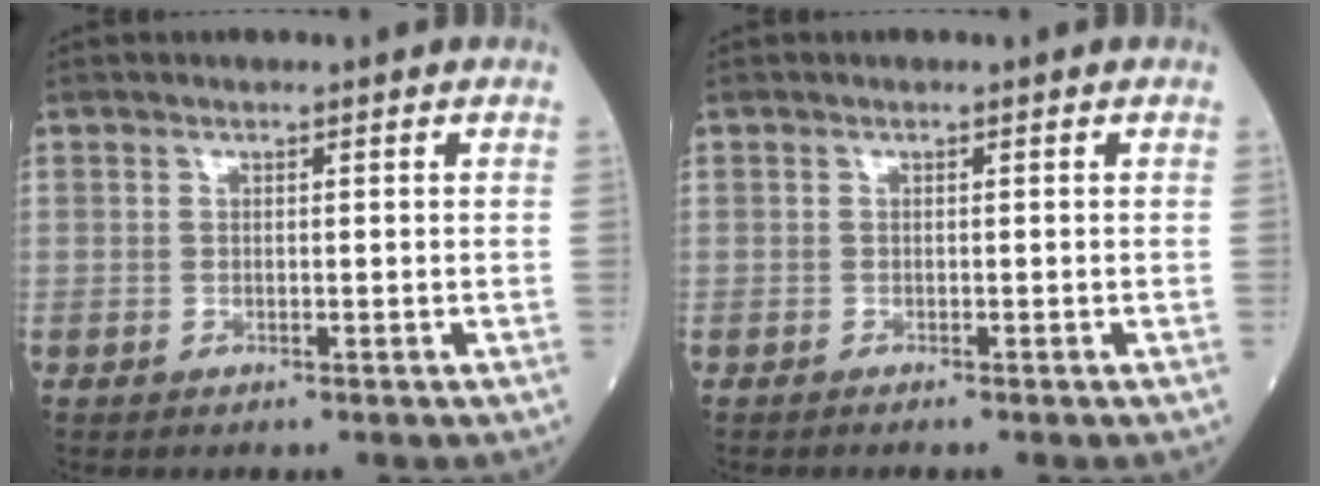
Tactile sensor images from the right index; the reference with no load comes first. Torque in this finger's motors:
{"motor_torque": [0.05, 0.05, 0.07, 0.02]}